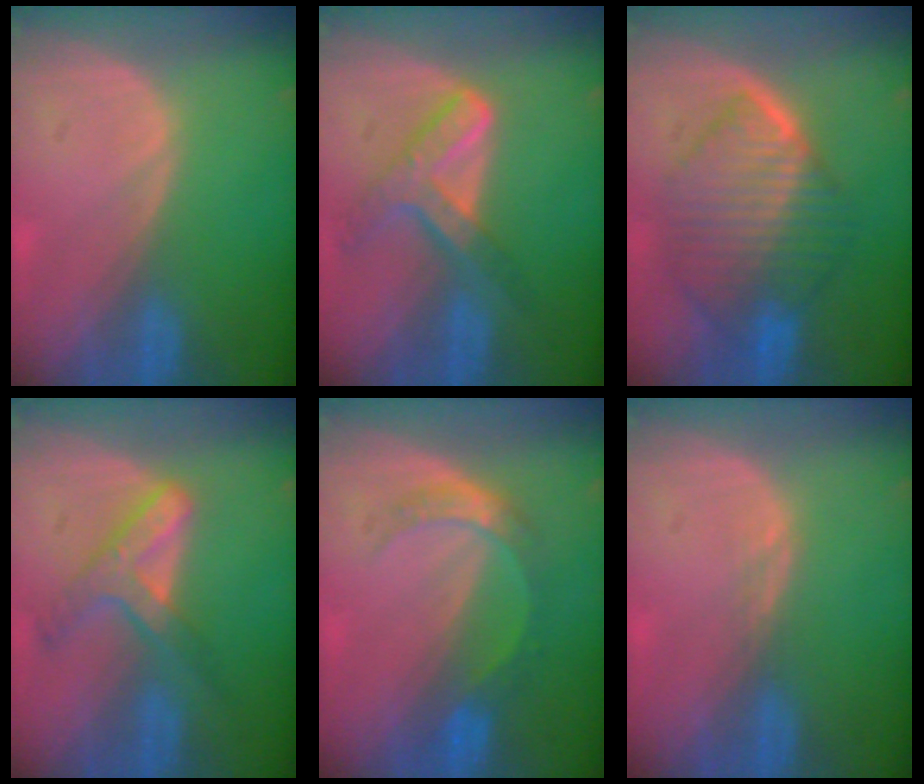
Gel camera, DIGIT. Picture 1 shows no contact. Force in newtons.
{"total": 7.3, "press": 6.2, "slide": 3.9}
{"total": 10.6, "press": 10.5, "slide": 0.9}
{"total": 6.6, "press": 5.8, "slide": 3.3}
{"total": 5.3, "press": 4.8, "slide": 2.2}
{"total": 1.0, "press": 0.8, "slide": 0.7}